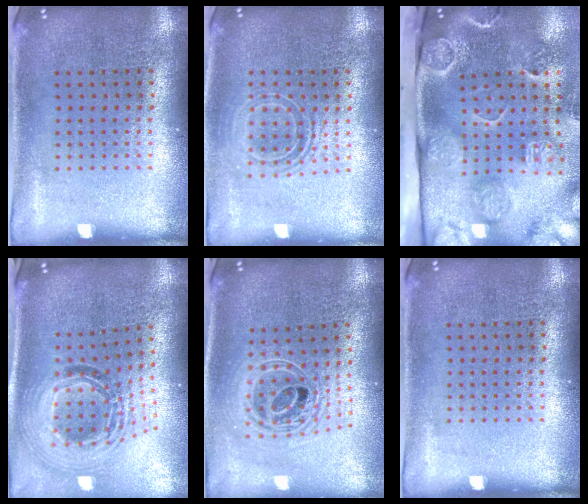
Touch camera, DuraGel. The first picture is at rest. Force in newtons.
{"total": 1.6, "press": 1.2, "slide": 1.0}
{"total": 4.8, "press": 3.4, "slide": 3.4}
{"total": 1.9, "press": 1.5, "slide": 1.1}
{"total": 2.2, "press": 1.7, "slide": 1.4}
{"total": 0.0}